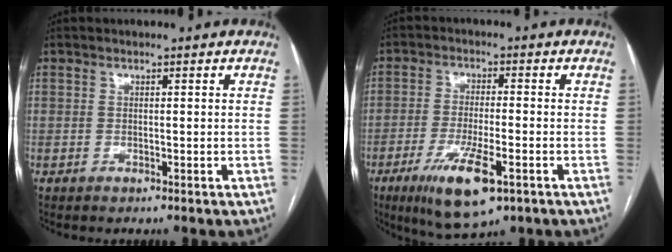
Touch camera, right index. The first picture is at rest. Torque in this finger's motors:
{"motor_torque": [1.33, -0.81, 0.44, 0.17]}